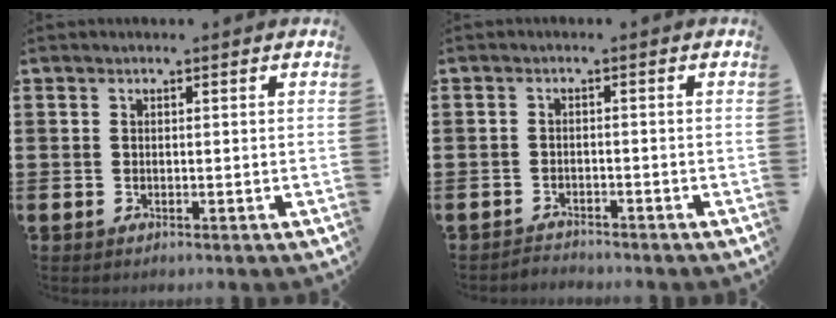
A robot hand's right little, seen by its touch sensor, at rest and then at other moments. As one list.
[{"total": 1.5, "force": [-1.5, 0.0, -0.2], "torque": [0.000, 0.004, -0.033]}]